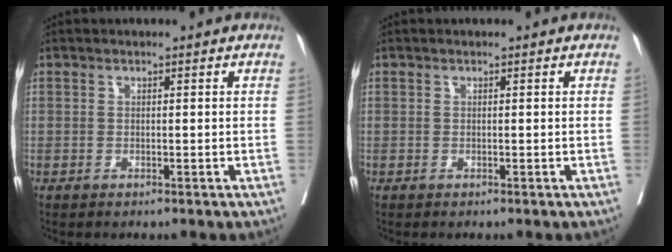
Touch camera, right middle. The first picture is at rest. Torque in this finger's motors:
{"motor_torque": [0.01, -0.01, 0.00, 0.01]}